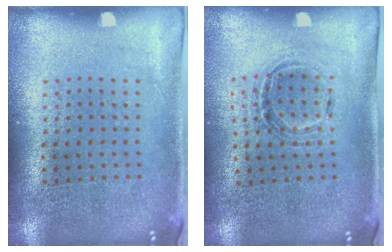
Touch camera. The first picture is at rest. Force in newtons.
{"total": 1.0, "press": 1.0, "slide": 0.2}